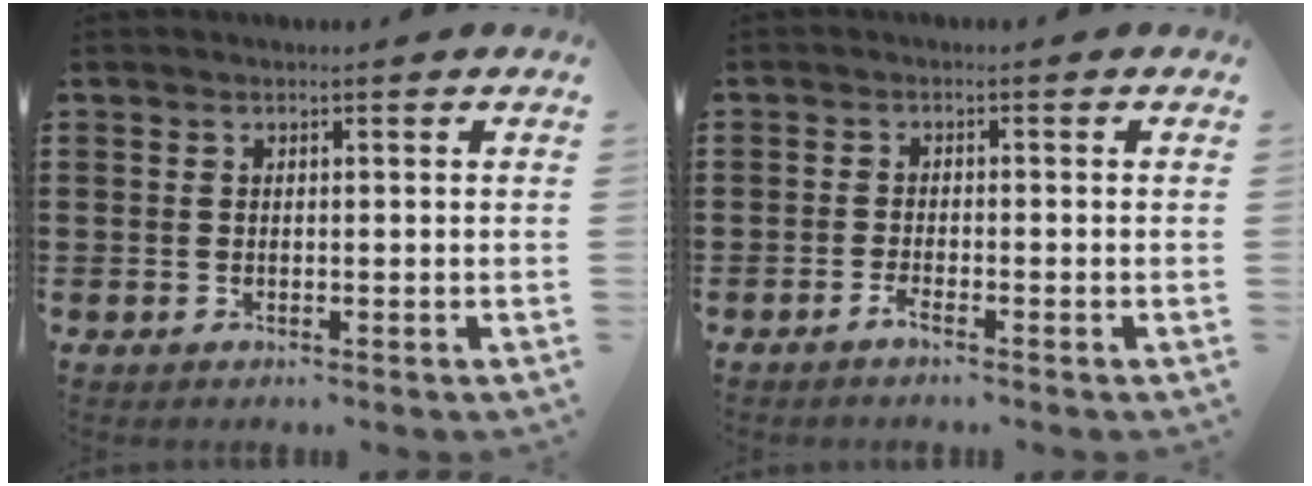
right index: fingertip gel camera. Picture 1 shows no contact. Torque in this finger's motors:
{"motor_torque": [0.14, 0.39, -0.03, 0.00]}